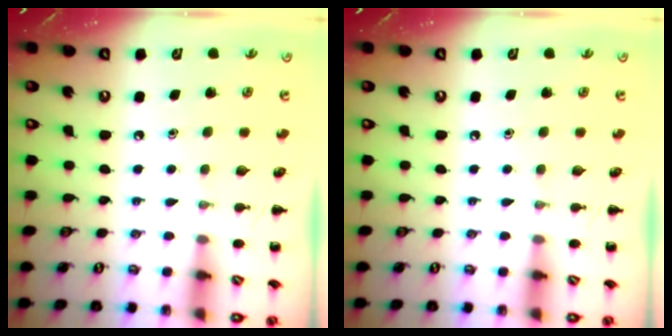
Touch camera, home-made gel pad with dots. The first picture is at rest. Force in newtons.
{"total": 0.0}